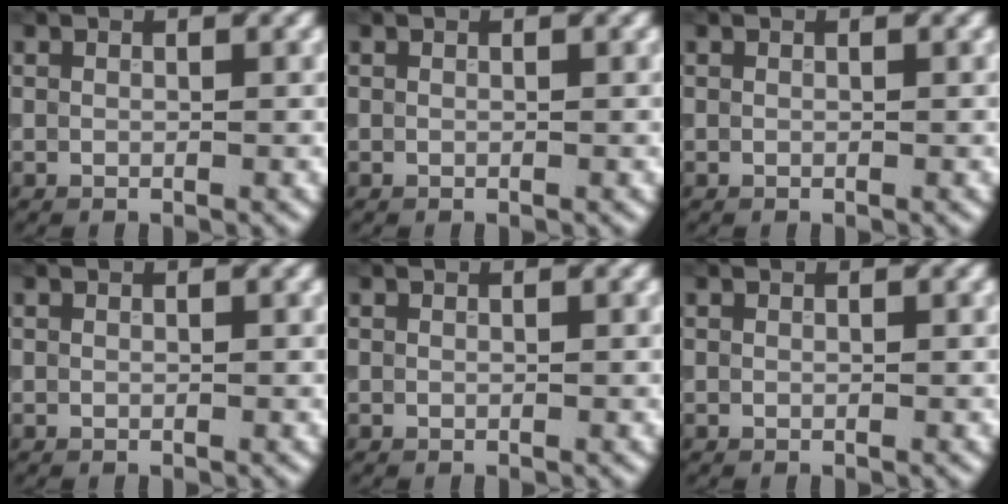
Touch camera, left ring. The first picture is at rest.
{"total": 0.0}
{"total": 0.0}
{"total": 0.0}
{"total": 0.0}
{"total": 0.0}